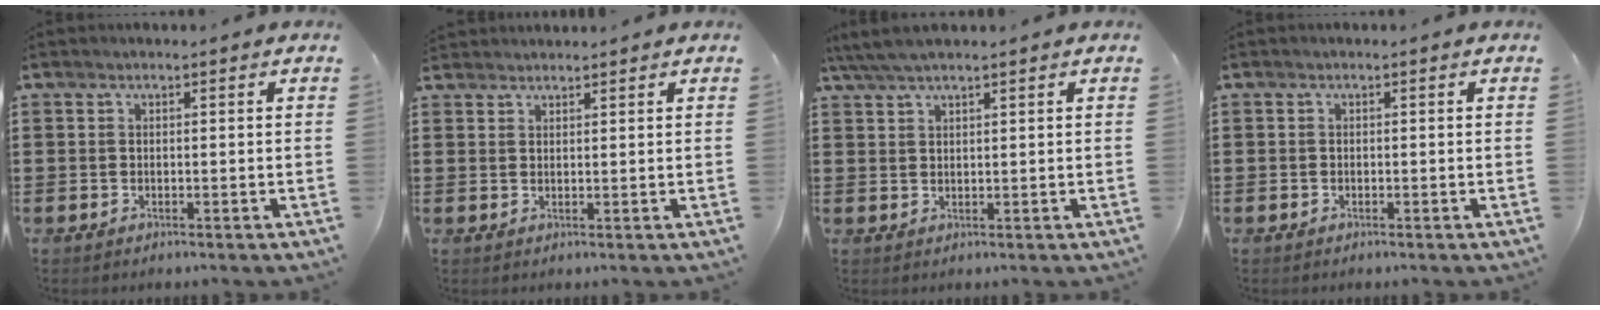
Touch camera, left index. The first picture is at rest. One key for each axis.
{"total": 1.3, "fx": 1.3, "fy": 0.1, "fz": 0.0, "tx": -0.002, "ty": 0.001, "tz": 0.025}
{"total": 3.2, "fx": 2.4, "fy": 0.2, "fz": 2.0, "tx": -0.043, "ty": 0.000, "tz": 0.045}
{"total": 0.6, "fx": -0.5, "fy": 0.2, "fz": 0.1, "tx": -0.002, "ty": 0.002, "tz": -0.011}